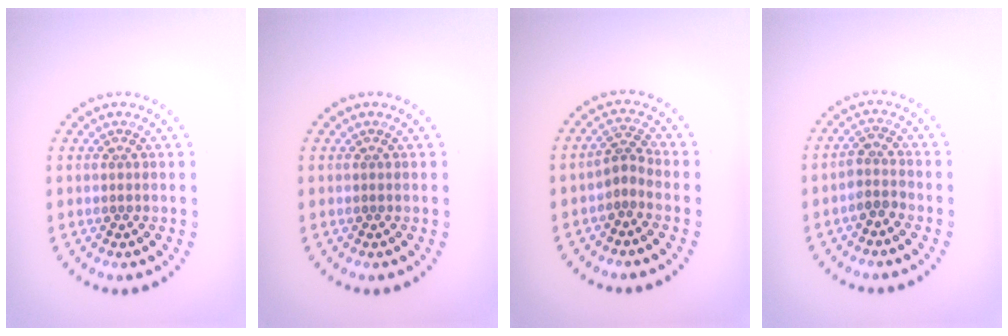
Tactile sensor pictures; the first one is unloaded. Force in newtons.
{"total": 0.0}
{"total": 1.9, "press": 1.2, "slide": 1.4}
{"total": 1.8, "press": 1.4, "slide": 1.1}